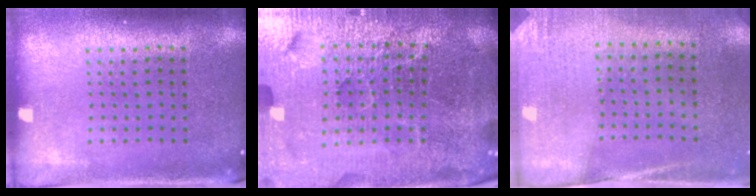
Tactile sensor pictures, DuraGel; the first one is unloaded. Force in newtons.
{"total": 6.3, "press": 5.7, "slide": 2.7}
{"total": 2.7, "press": 2.3, "slide": 1.4}